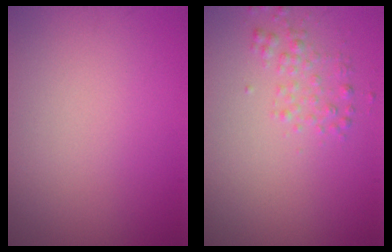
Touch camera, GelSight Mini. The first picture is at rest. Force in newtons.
{"total": 1.6, "press": 1.6, "slide": 0.0}